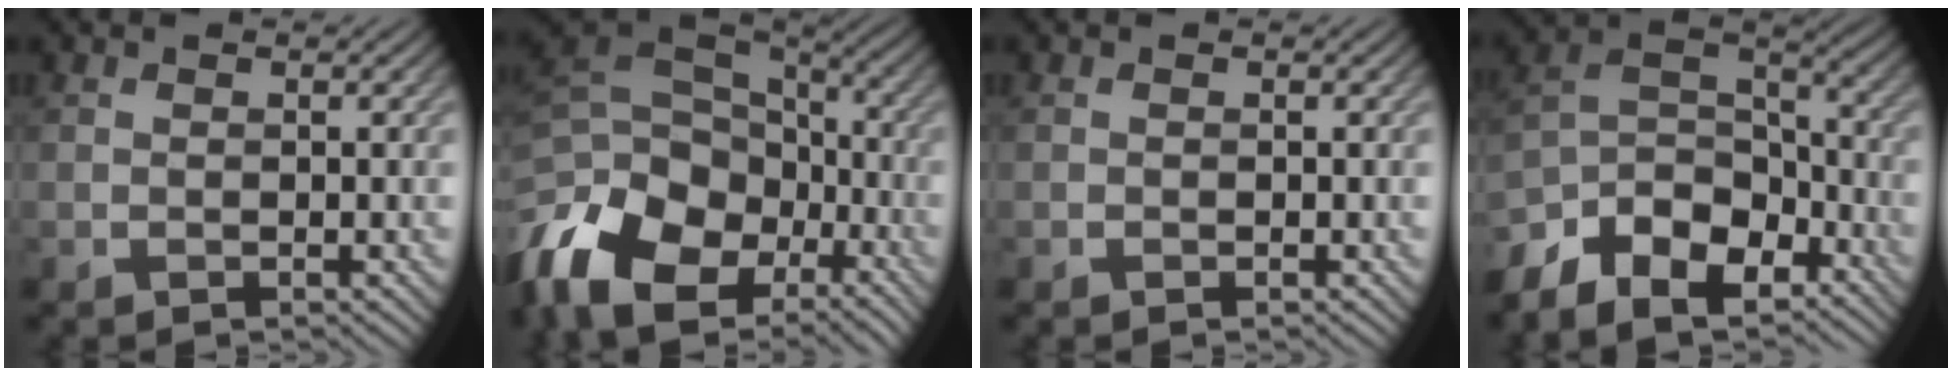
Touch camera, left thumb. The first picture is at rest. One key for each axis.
{"total": 17.4, "fx": -9.0, "fy": 11.1, "fz": 9.9, "tx": -0.272, "ty": -0.022, "tz": -0.155}
{"total": 0.0}
{"total": 11.5, "fx": -7.9, "fy": 5.5, "fz": 6.1, "tx": -0.137, "ty": -0.012, "tz": -0.147}